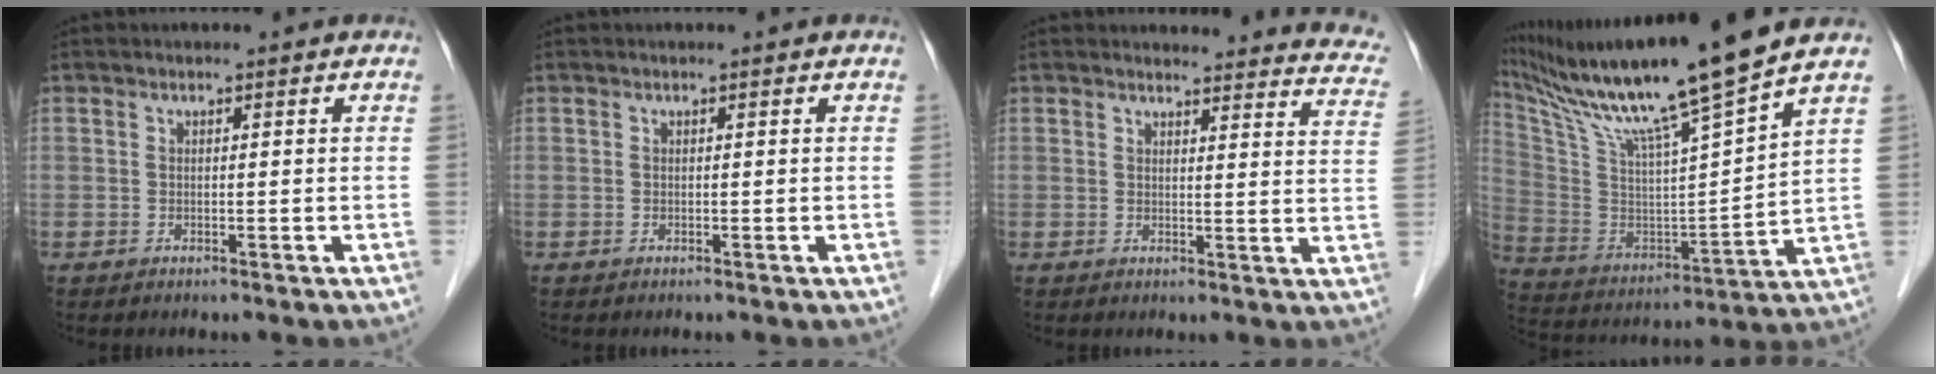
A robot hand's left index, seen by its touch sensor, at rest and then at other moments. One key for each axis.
{"total": 0.0}
{"total": 16.4, "fx": 15.9, "fy": 2.7, "fz": 2.8, "tx": 0.004, "ty": -0.076, "tz": 0.140}
{"total": 19.9, "fx": 15.5, "fy": -1.2, "fz": 12.3, "tx": -0.222, "ty": -0.008, "tz": 0.277}